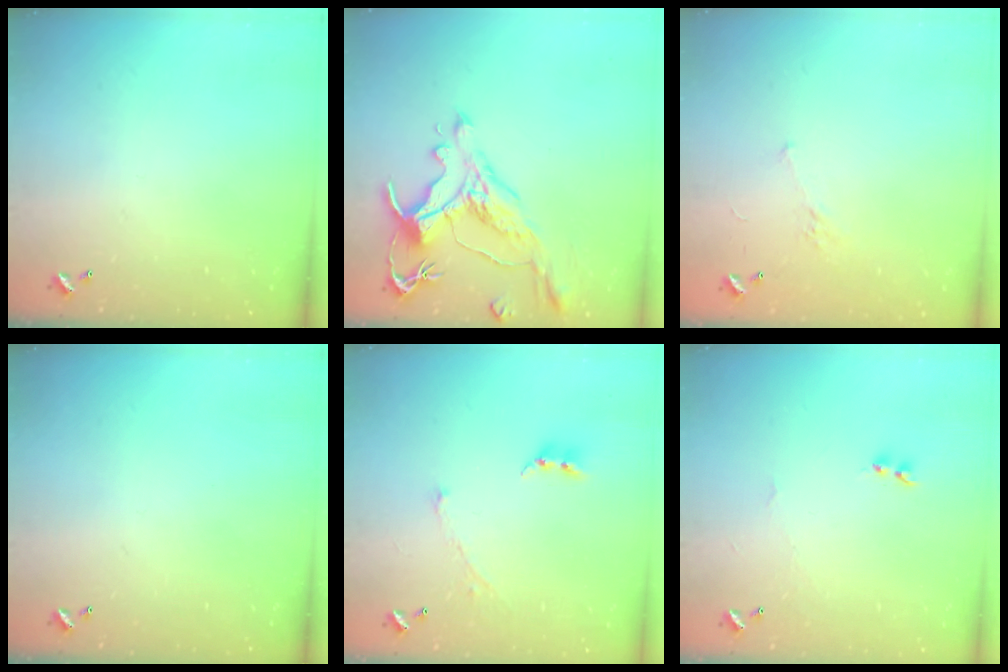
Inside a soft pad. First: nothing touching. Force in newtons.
{"total": 1.7, "press": 1.2, "slide": 1.1}
{"total": 2.8, "press": 2.6, "slide": 1.1}
{"total": 0.0}
{"total": 2.9, "press": 2.9, "slide": 0.4}
{"total": 2.0, "press": 1.9, "slide": 0.6}